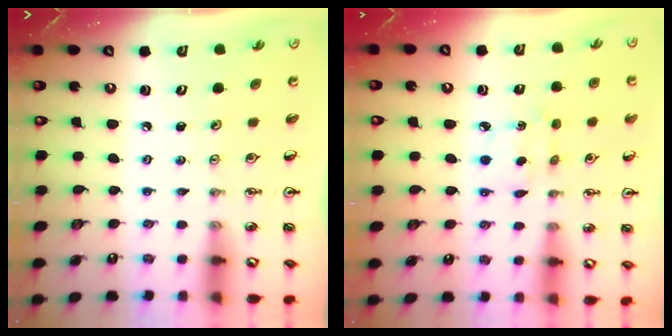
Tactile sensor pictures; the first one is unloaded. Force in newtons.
{"total": 5.5, "press": 5.5, "slide": 0.5}